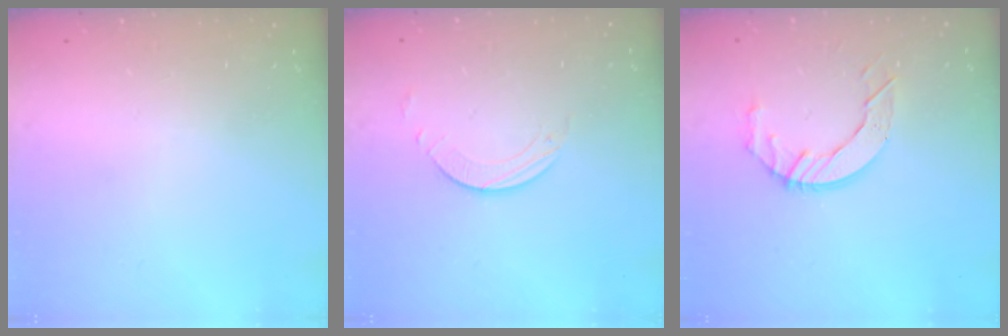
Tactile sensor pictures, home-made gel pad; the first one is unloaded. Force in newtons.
{"total": 1.7, "press": 1.7, "slide": 0.2}
{"total": 8.1, "press": 8.0, "slide": 0.4}